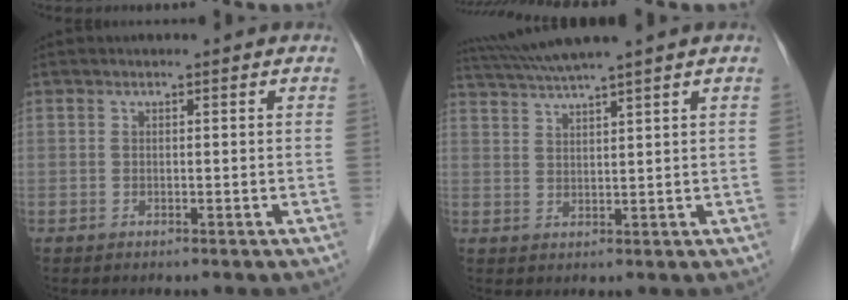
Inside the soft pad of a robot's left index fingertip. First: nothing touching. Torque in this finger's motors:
{"motor_torque": [0.56, -0.68, 0.17, 0.11]}